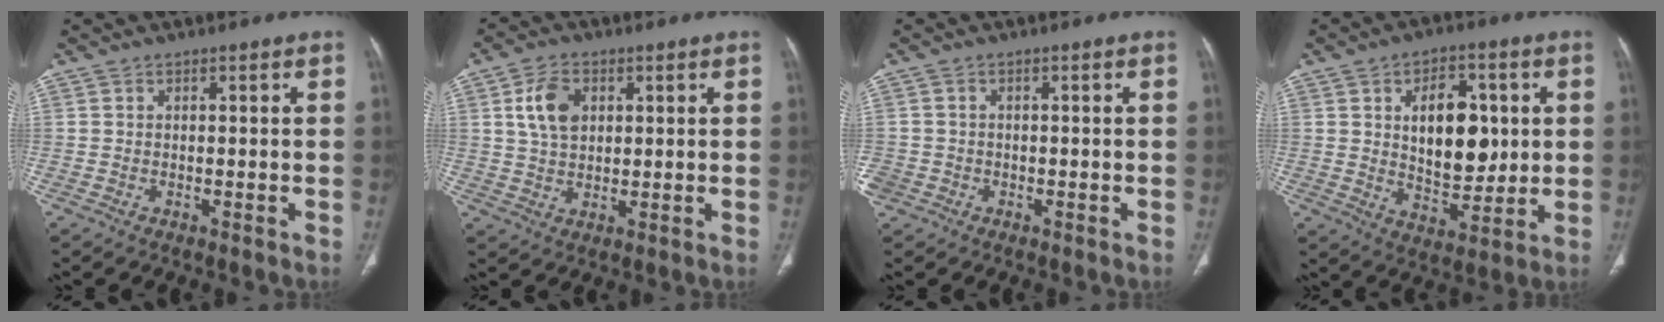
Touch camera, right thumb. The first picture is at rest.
{"total": 7.2, "force": [2.2, 4.8, 4.8], "torque": [-0.080, -0.005, 0.041]}
{"total": 3.6, "force": [-1.5, 3.1, 0.9], "torque": [-0.024, 0.011, -0.029]}
{"total": 13.9, "force": [2.5, 8.4, 10.8], "torque": [-0.116, -0.014, 0.044]}